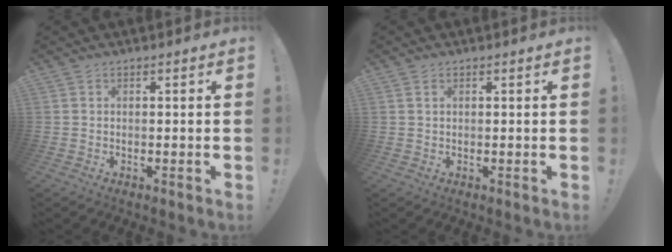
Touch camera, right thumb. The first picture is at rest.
{"total": 1.0, "force": [0.5, 0.6, 0.6], "torque": [-0.007, -0.001, 0.008]}